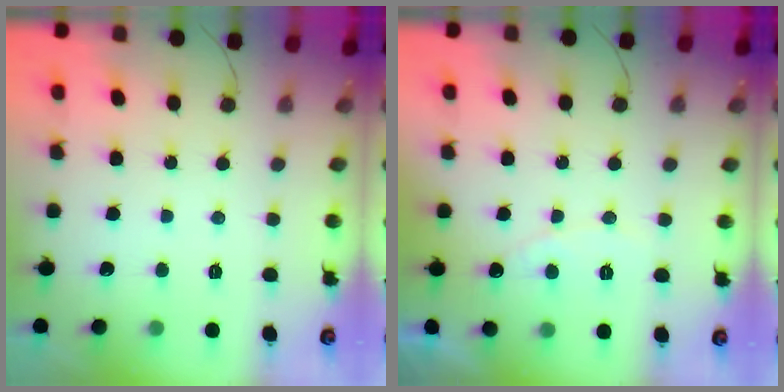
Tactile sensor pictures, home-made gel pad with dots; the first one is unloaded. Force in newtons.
{"total": 4.9, "press": 4.8, "slide": 0.3}